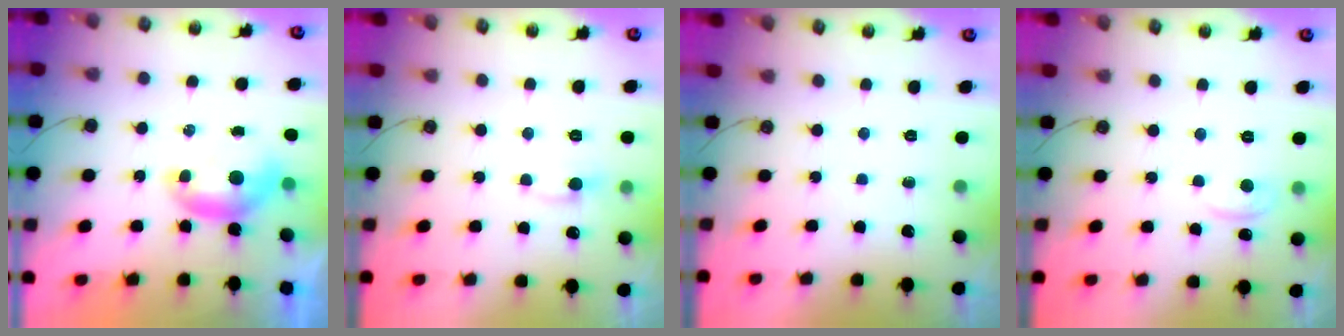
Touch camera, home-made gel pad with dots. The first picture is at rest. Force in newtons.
{"total": 0.6, "press": 0.0, "slide": 0.6}
{"total": 0.0}
{"total": 2.1, "press": 2.0, "slide": 0.5}